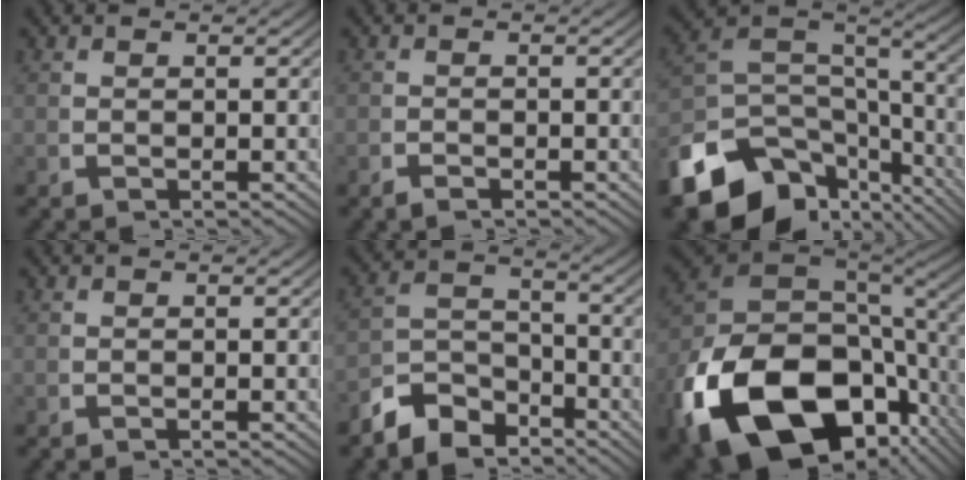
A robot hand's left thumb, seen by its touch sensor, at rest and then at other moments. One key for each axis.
{"total": 0.8, "fx": -0.8, "fy": 0.1, "fz": 0.1, "tx": 0.004, "ty": -0.003, "tz": -0.018}
{"total": 14.8, "fx": -4.9, "fy": 9.8, "fz": 10.0, "tx": -0.190, "ty": -0.044, "tz": -0.064}
{"total": 0.0}
{"total": 6.9, "fx": -4.2, "fy": 4.6, "fz": 2.8, "tx": -0.036, "ty": -0.021, "tz": -0.071}
{"total": 22.7, "fx": -5.6, "fy": 14.5, "fz": 16.6, "tx": -0.350, "ty": -0.089, "tz": -0.044}